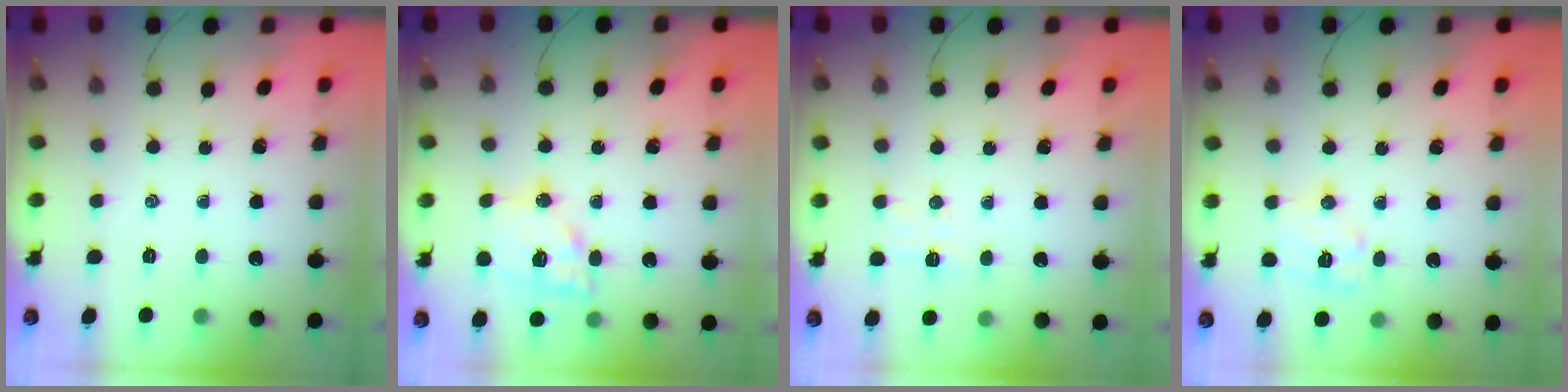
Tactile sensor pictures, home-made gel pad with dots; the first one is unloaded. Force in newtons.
{"total": 14.4, "press": 14.1, "slide": 2.8}
{"total": 5.4, "press": 5.3, "slide": 0.8}
{"total": 10.0, "press": 10.0, "slide": 0.5}